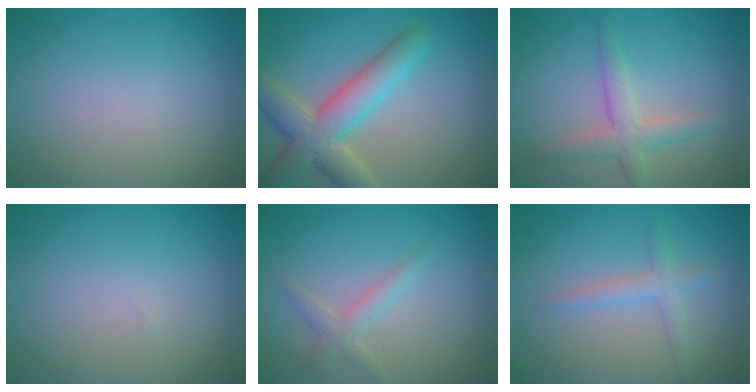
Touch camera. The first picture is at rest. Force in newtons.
{"total": 6.1, "press": 6.1, "slide": 0.4}
{"total": 2.9, "press": 2.9, "slide": 0.2}
{"total": 0.0}
{"total": 1.7, "press": 1.6, "slide": 0.1}
{"total": 2.0, "press": 2.0, "slide": 0.1}